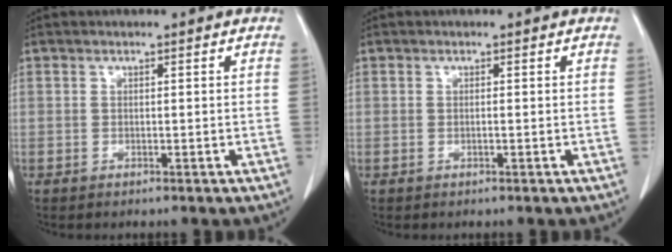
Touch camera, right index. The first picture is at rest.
{"total": 0.7, "force": [-0.1, 0.3, 0.7], "torque": [-0.020, 0.003, 0.000]}